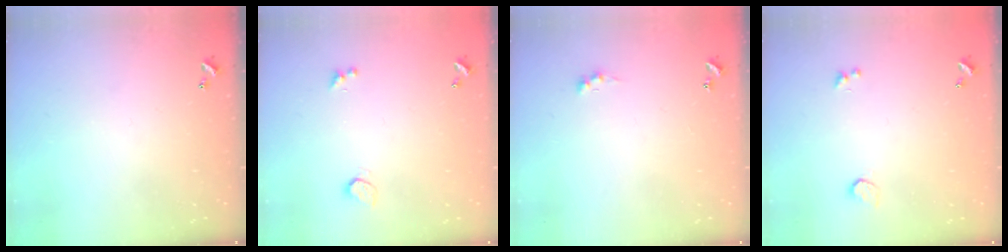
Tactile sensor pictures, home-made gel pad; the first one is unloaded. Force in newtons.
{"total": 0.9, "press": 0.8, "slide": 0.4}
{"total": 0.8, "press": 0.7, "slide": 0.4}
{"total": 1.0, "press": 0.7, "slide": 0.7}